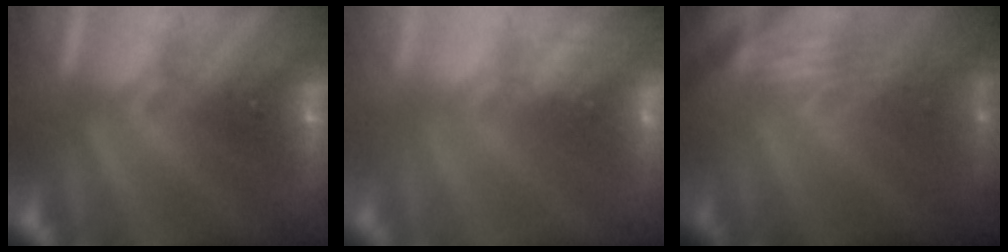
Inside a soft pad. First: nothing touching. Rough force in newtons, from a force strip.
{"total": 8.6}
{"total": 2.1}